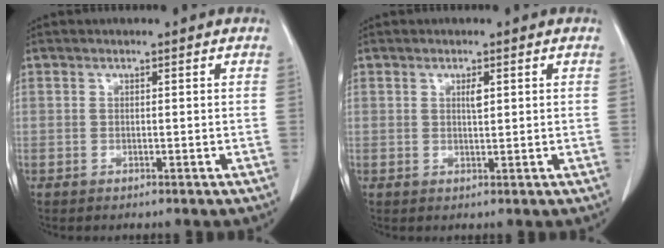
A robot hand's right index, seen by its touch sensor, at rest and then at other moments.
{"total": 1.3, "force": [0.5, 0.3, 1.2], "torque": [-0.021, -0.001, 0.009]}